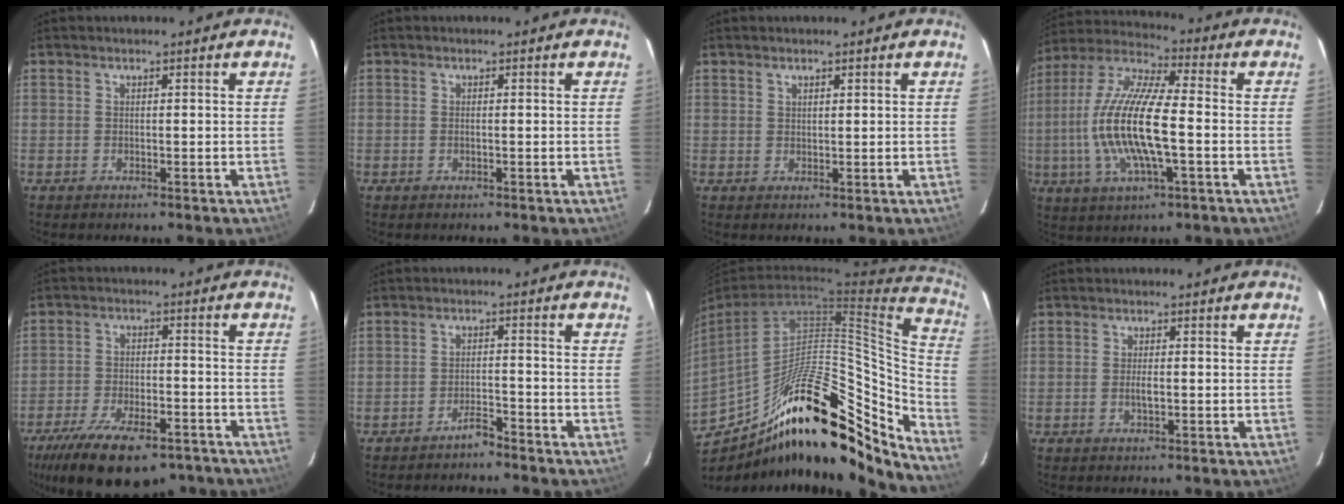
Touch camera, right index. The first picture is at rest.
{"total": 0.7, "force": [-0.1, 0.0, 0.7], "torque": [-0.014, 0.001, -0.003]}
{"total": 1.1, "force": [0.8, 0.5, 0.4], "torque": [-0.004, 0.002, 0.015]}
{"total": 17.7, "force": [-2.5, 4.5, 17.0], "torque": [-0.340, -0.002, -0.055]}
{"total": 19.9, "force": [-14.2, 8.0, 11.5], "torque": [-0.228, -0.031, -0.212]}
{"total": 2.8, "force": [-2.6, 0.3, 0.8], "torque": [-0.022, 0.004, -0.041]}
{"total": 20.7, "force": [-15.2, 6.4, 12.5], "torque": [-0.166, 0.015, -0.259]}
{"total": 1.9, "force": [-0.3, 0.5, 1.8], "torque": [-0.035, -0.001, -0.006]}